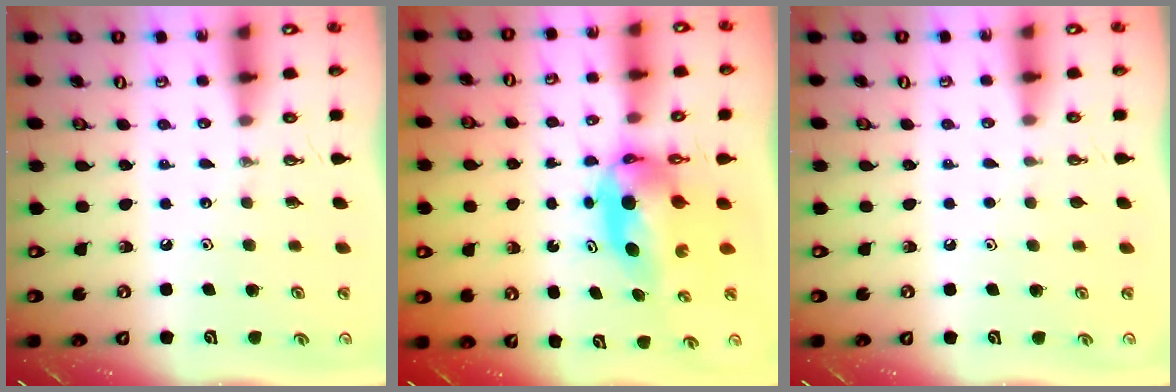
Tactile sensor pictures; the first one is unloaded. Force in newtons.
{"total": 6.0, "press": 5.9, "slide": 1.1}
{"total": 0.5, "press": 0.0, "slide": 0.5}